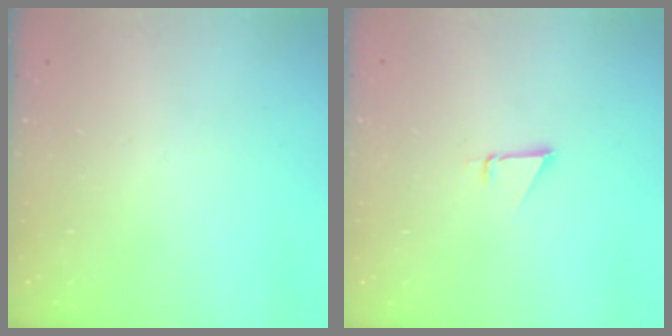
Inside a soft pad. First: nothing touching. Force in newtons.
{"total": 1.5, "press": 1.5, "slide": 0.1}